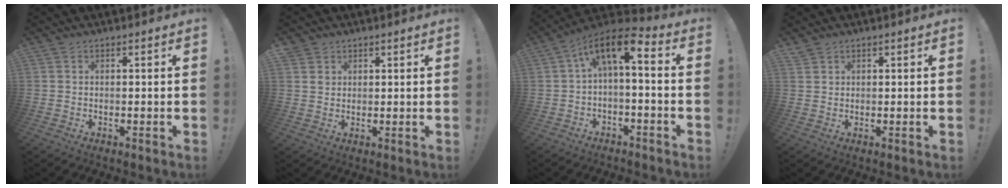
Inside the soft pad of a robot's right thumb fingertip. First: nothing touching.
{"total": 3.7, "force": [2.0, 3.1, 0.5], "torque": [0.002, -0.015, 0.035]}
{"total": 8.6, "force": [1.2, 3.2, 7.9], "torque": [-0.136, -0.004, 0.019]}
{"total": 1.4, "force": [1.3, 0.5, 0.3], "torque": [0.001, -0.011, 0.023]}